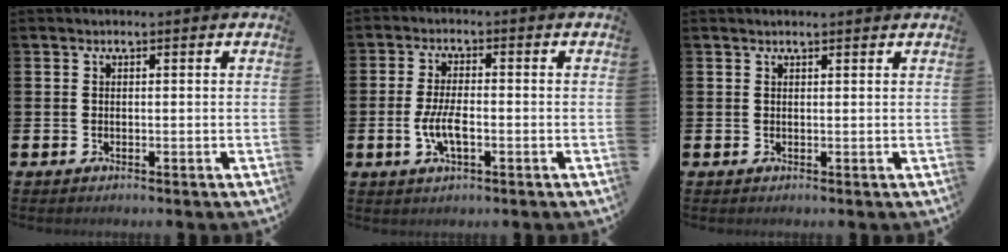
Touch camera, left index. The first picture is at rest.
{"total": 4.6, "force": [-1.1, 1.7, 4.2], "torque": [-0.084, 0.000, -0.024]}
{"total": 0.8, "force": [0.7, 0.0, 0.2], "torque": [0.005, -0.002, 0.011]}